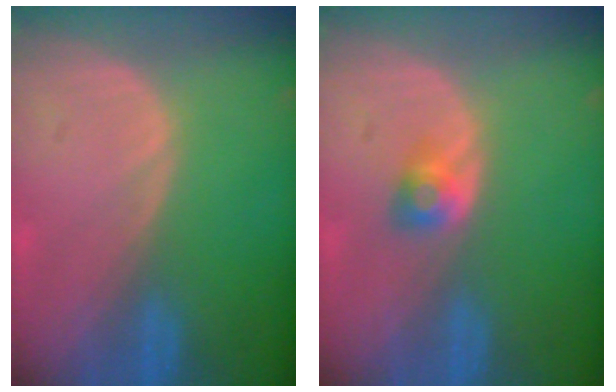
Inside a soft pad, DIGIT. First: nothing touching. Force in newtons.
{"total": 2.7, "press": 2.4, "slide": 1.2}